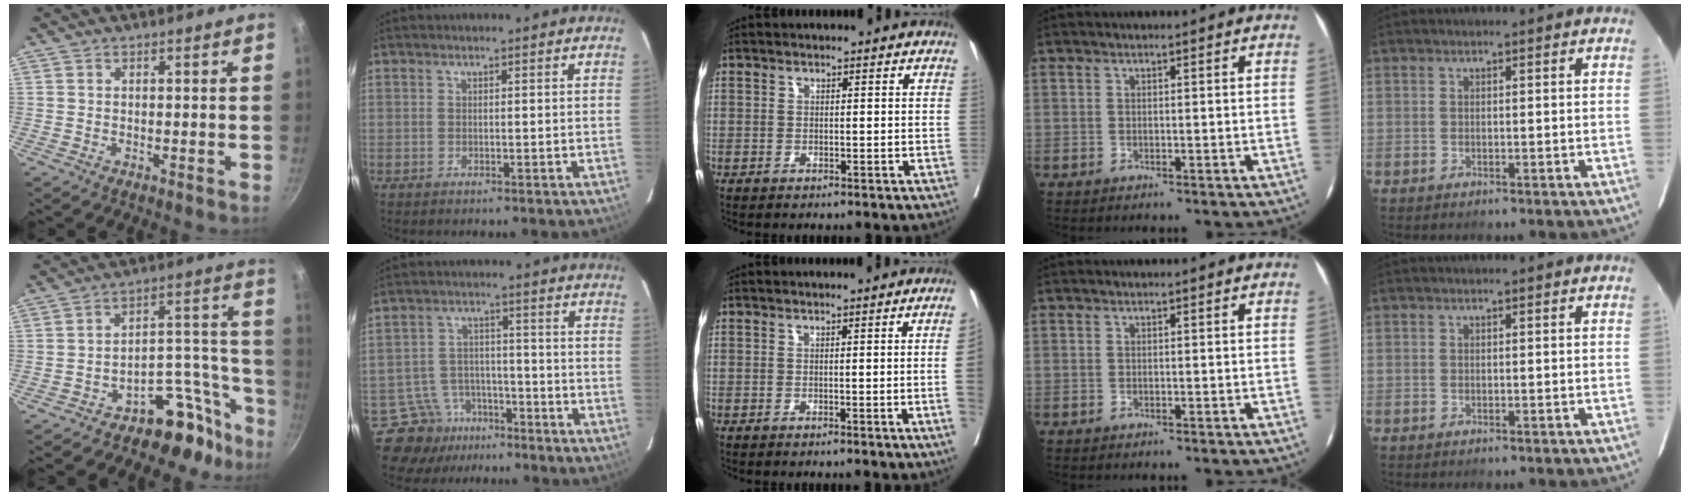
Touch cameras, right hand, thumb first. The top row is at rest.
{"thumb": {"total": 11.7, "force": [-8.9, 5.3, 5.3], "torque": [-0.021, 0.134, -0.136]}, "index": {"total": 8.7, "force": [-6.1, 6.2, 0.0], "torque": [-0.001, 0.041, -0.092]}, "middle": {"total": 3.2, "force": [-0.5, -1.2, 2.9], "torque": [-0.034, -0.004, -0.005]}}